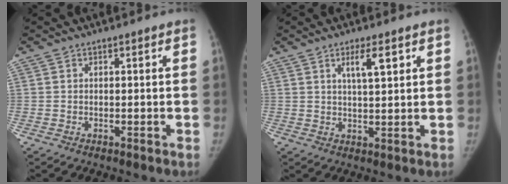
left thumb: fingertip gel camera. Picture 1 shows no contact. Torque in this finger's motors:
{"motor_torque": [0.44, 0.20, 0.70, -0.83, 0.01]}